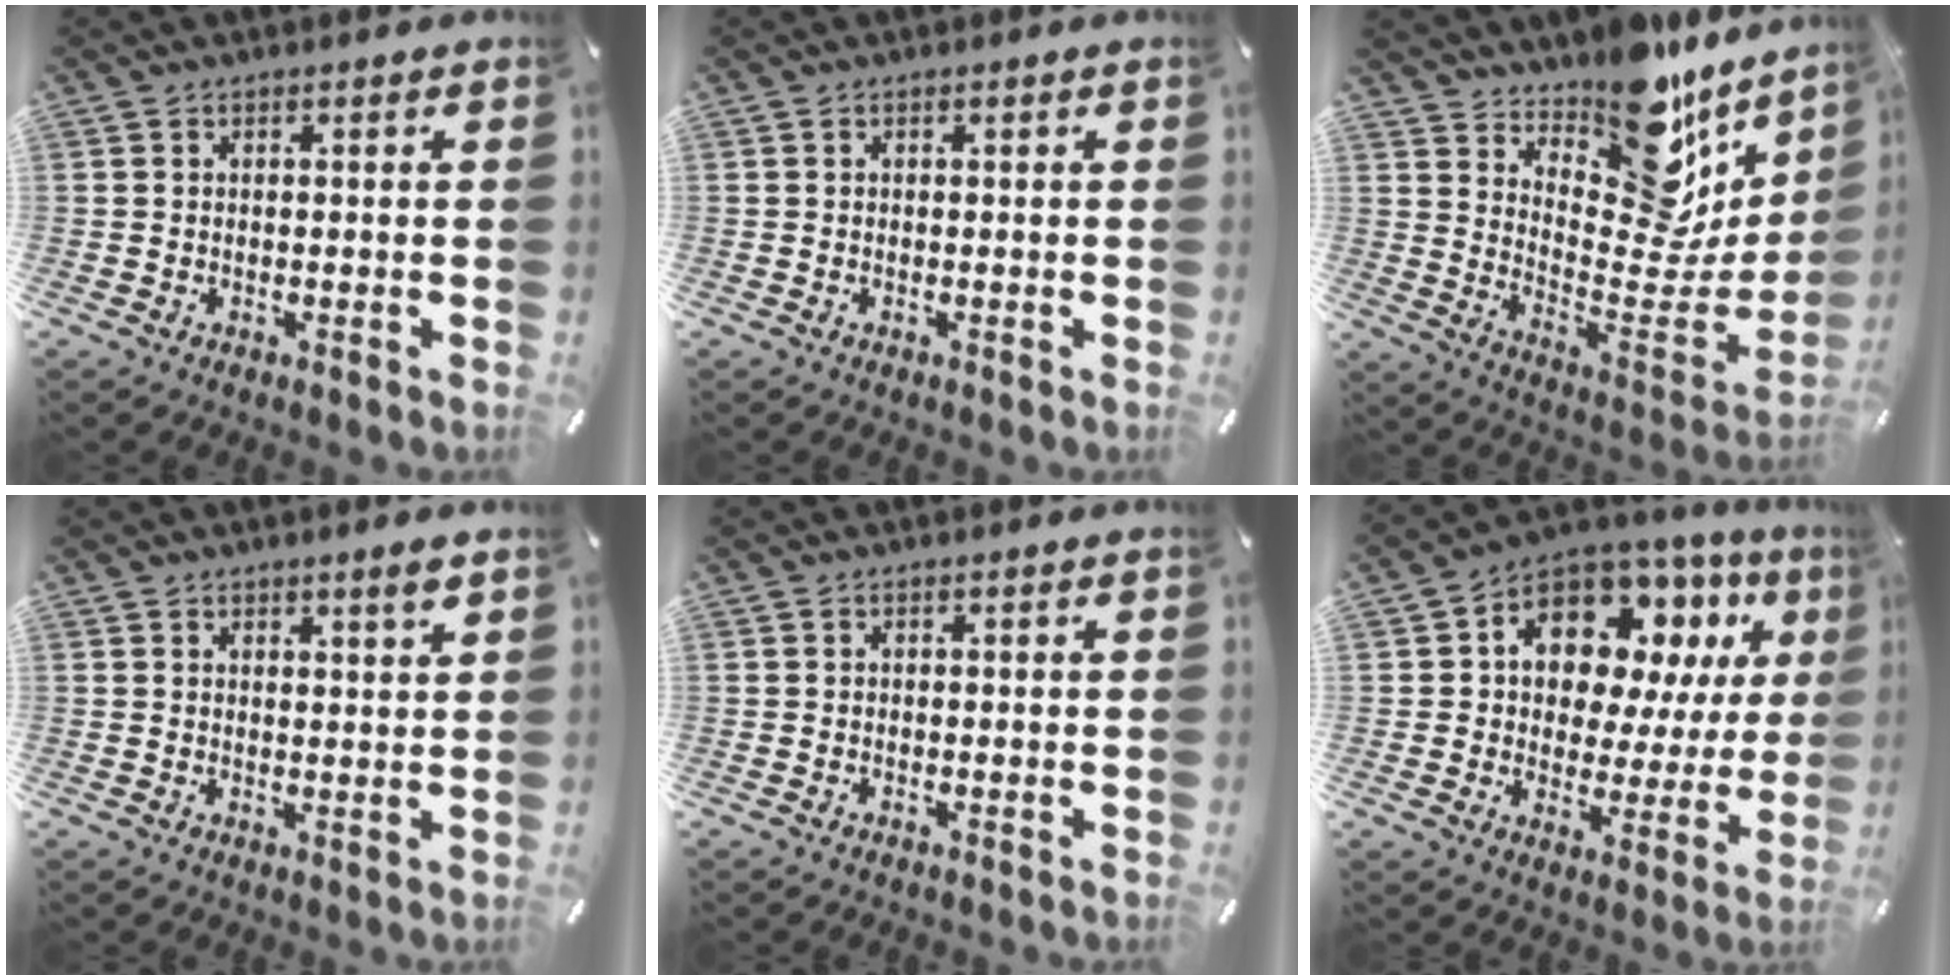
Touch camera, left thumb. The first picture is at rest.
{"total": 0.0}
{"total": 19.0, "force": [14.5, 9.2, 8.2], "torque": [-0.078, -0.146, 0.242]}
{"total": 2.5, "force": [2.1, 0.5, 1.3], "torque": [-0.019, -0.006, 0.035]}
{"total": 0.0}
{"total": 13.0, "force": [6.8, 9.2, 6.0], "torque": [-0.103, -0.051, 0.126]}